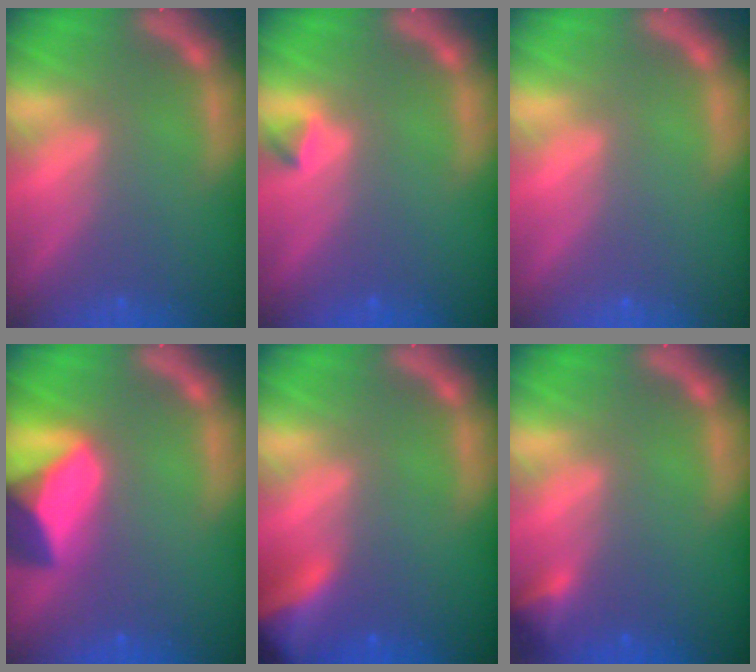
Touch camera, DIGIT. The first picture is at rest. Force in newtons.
{"total": 0.9}
{"total": 0.0}
{"total": 8.9}
{"total": 6.5}
{"total": 1.9}